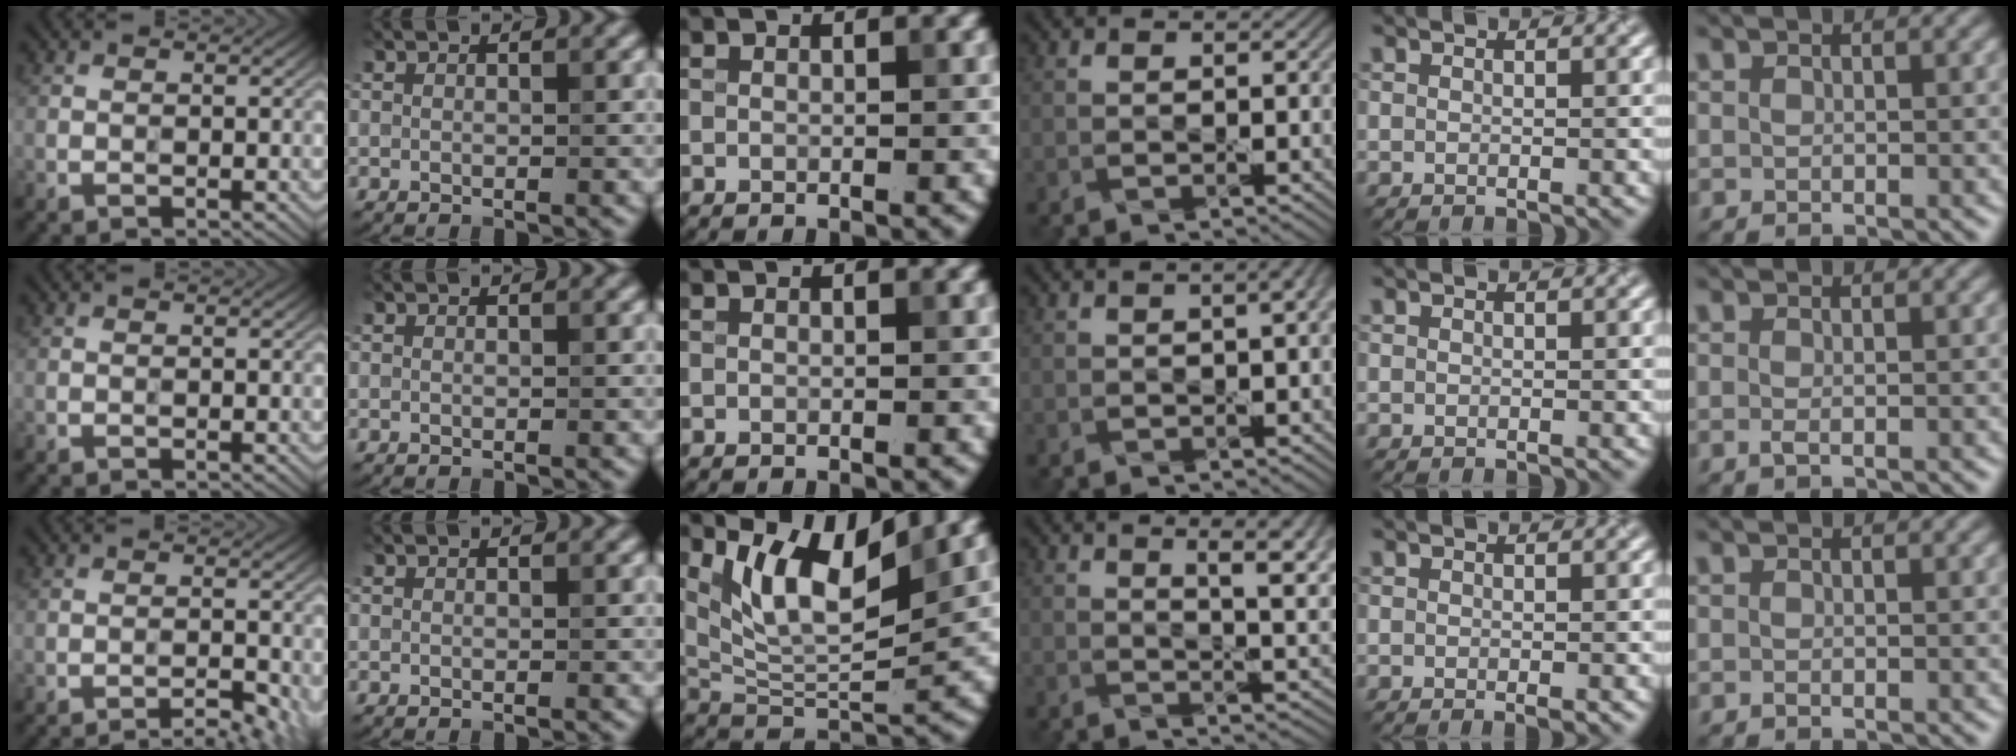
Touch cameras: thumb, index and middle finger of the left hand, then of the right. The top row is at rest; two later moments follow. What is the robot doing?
{"motion": "pour", "object": "sugar"}